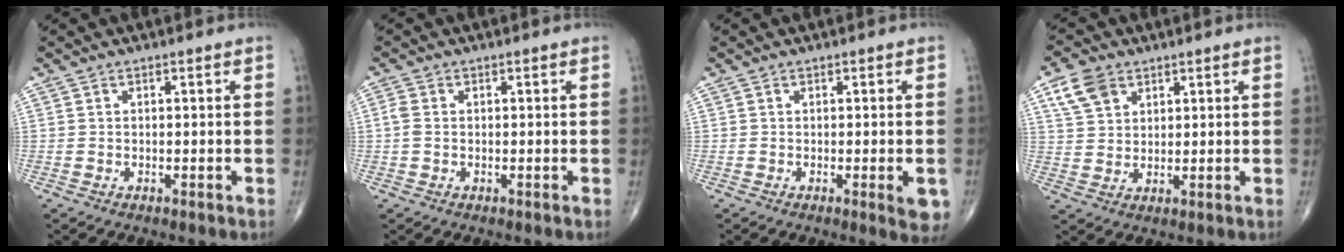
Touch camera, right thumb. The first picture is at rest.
{"total": 1.8, "force": [-0.1, 1.3, 1.3], "torque": [-0.035, 0.001, -0.006]}
{"total": 3.9, "force": [-1.1, 0.9, 3.7], "torque": [-0.039, -0.008, -0.013]}
{"total": 6.8, "force": [3.6, 4.7, 3.5], "torque": [-0.053, -0.007, 0.072]}